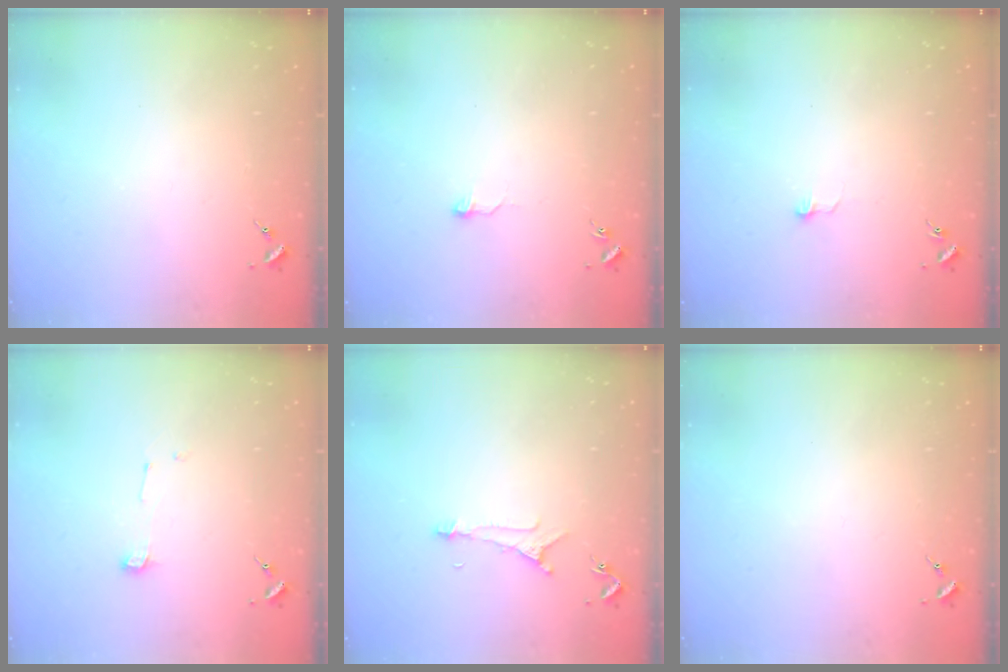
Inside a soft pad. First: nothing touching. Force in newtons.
{"total": 4.1, "press": 4.1, "slide": 0.5}
{"total": 3.5, "press": 3.5, "slide": 0.3}
{"total": 3.8, "press": 3.8, "slide": 0.5}
{"total": 5.6, "press": 5.6, "slide": 0.5}
{"total": 0.0}